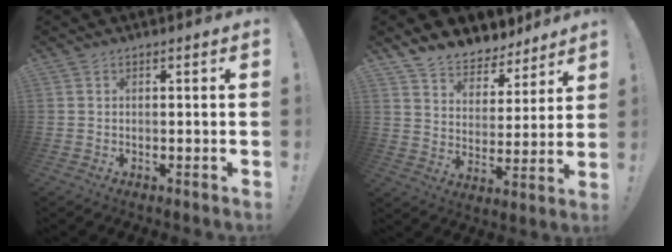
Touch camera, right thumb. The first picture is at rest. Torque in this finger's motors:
{"motor_torque": [0.09, 0.71, 0.19, 0.15, 0.00]}